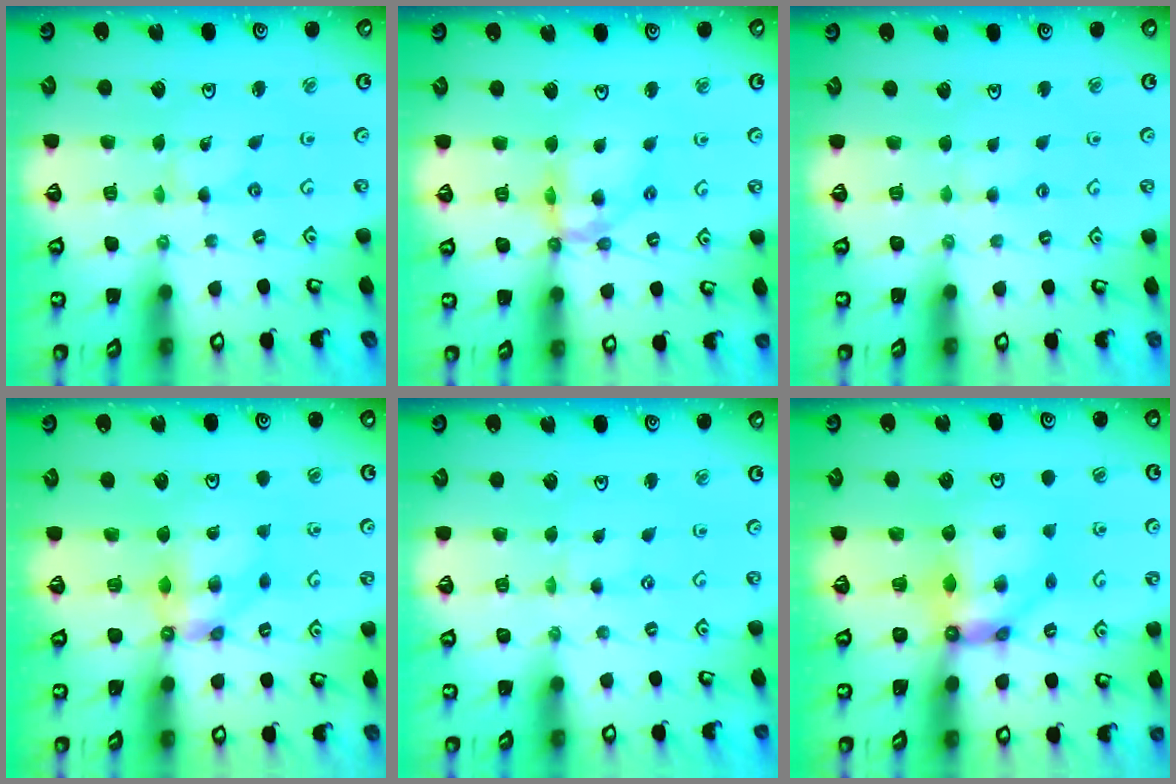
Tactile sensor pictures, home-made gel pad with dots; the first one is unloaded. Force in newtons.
{"total": 11.7, "press": 11.6, "slide": 1.3}
{"total": 1.6, "press": 1.6, "slide": 0.3}
{"total": 6.6, "press": 6.6, "slide": 0.3}
{"total": 1.2, "press": 1.2, "slide": 0.3}
{"total": 7.3, "press": 7.2, "slide": 0.7}